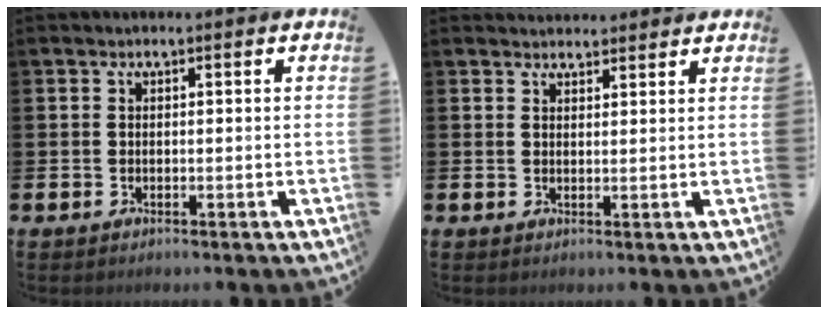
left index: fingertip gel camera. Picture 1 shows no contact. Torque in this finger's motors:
{"motor_torque": [0.74, -0.83, 0.08, 0.02]}